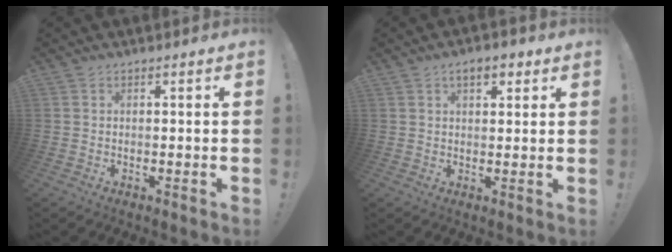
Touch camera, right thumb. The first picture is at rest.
{"total": 5.4, "force": [3.0, 2.7, 3.7], "torque": [-0.047, -0.005, 0.049]}